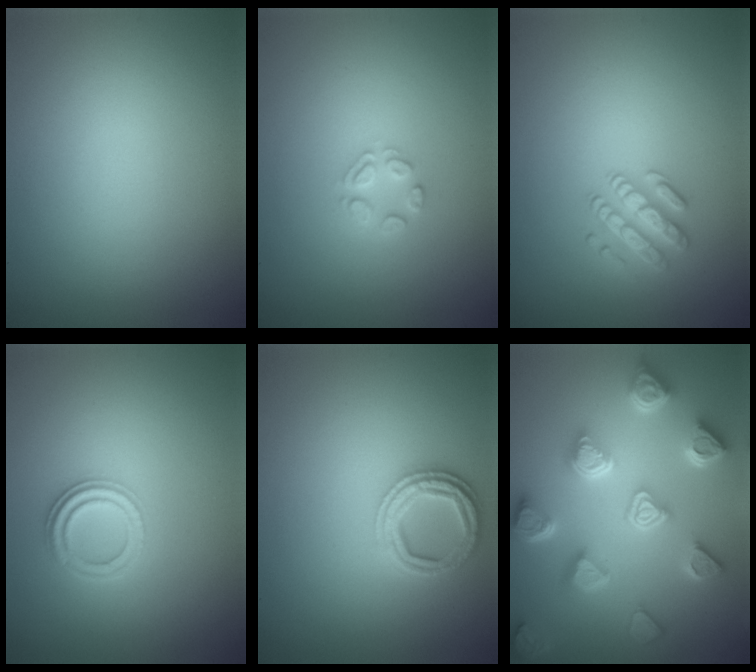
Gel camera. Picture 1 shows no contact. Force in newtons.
{"total": 1.7, "press": 1.6, "slide": 0.2}
{"total": 2.5, "press": 2.5, "slide": 0.4}
{"total": 2.3, "press": 2.1, "slide": 0.8}
{"total": 2.8, "press": 2.7, "slide": 0.7}
{"total": 7.4, "press": 5.9, "slide": 4.4}